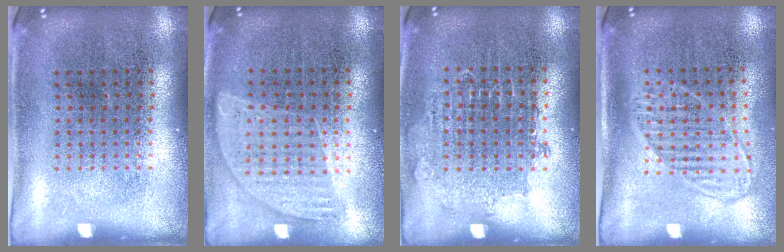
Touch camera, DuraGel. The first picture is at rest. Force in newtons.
{"total": 0.9, "press": 0.8, "slide": 0.3}
{"total": 0.5, "press": 0.5, "slide": 0.1}
{"total": 1.5, "press": 1.3, "slide": 0.7}